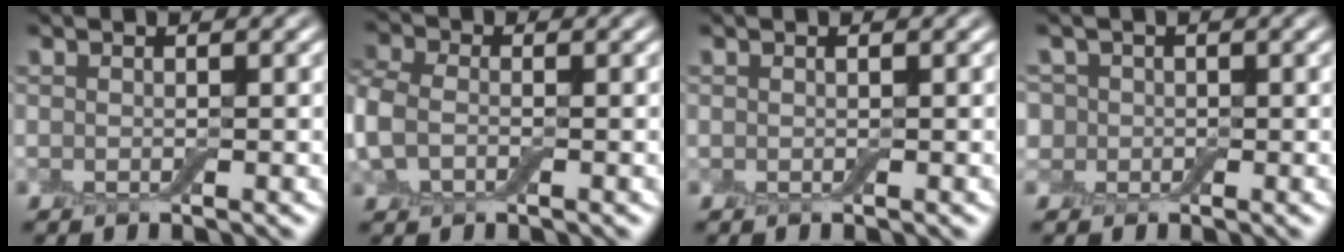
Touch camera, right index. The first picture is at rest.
{"total": 3.8, "force": [-0.3, 2.8, 2.6], "torque": [-0.071, 0.005, -0.017]}
{"total": 0.0}
{"total": 4.0, "force": [1.2, 3.4, 1.6], "torque": [-0.025, 0.021, -0.007]}